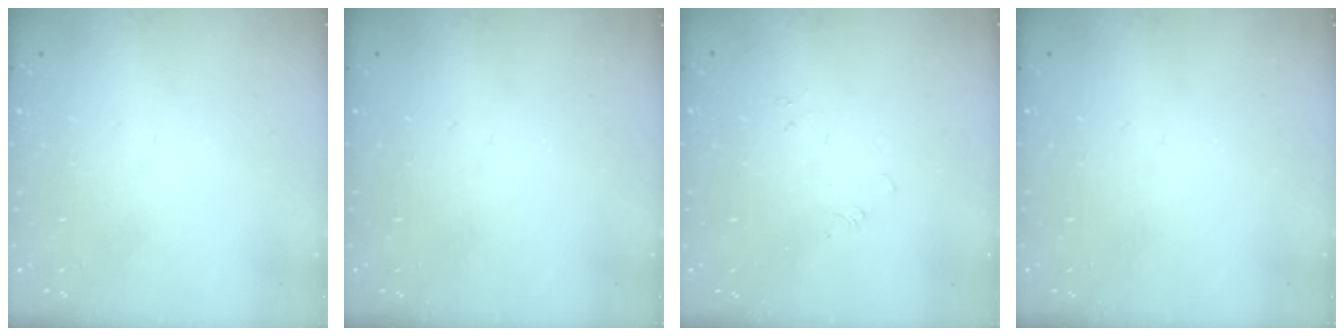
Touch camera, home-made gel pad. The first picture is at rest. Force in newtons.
{"total": 0.0}
{"total": 0.0}
{"total": 0.0}